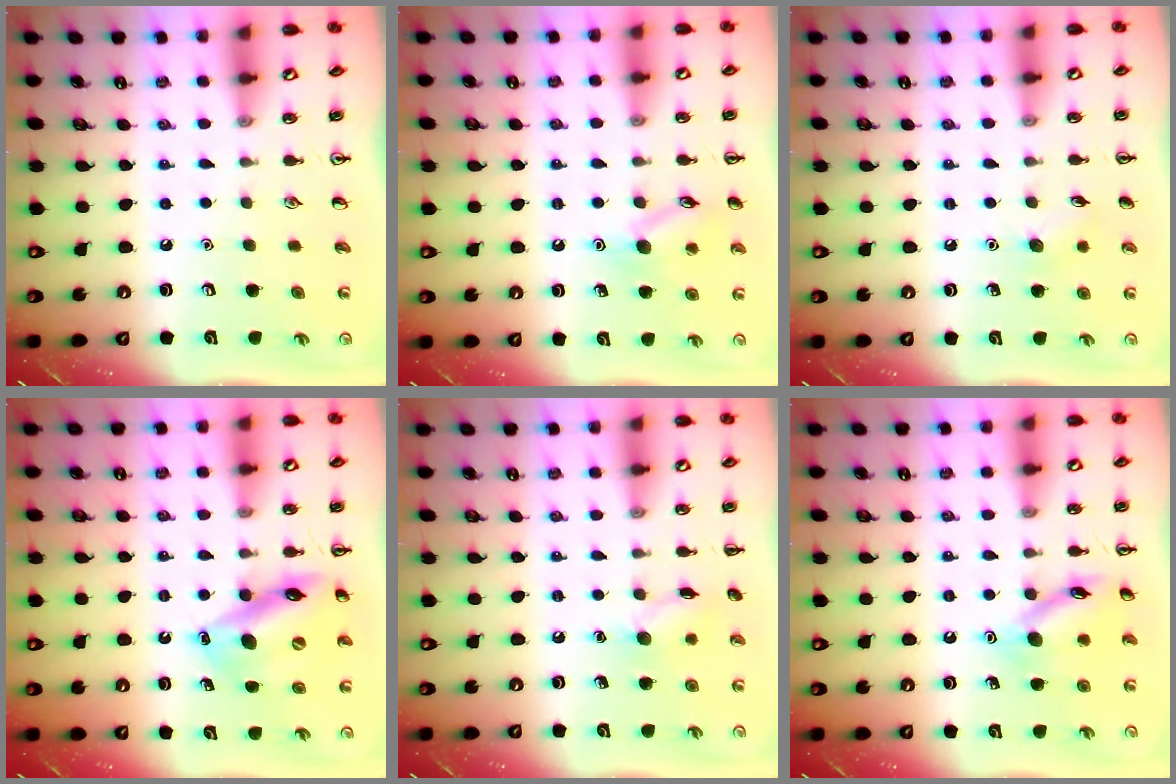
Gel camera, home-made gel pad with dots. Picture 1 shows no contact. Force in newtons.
{"total": 9.5, "press": 9.5, "slide": 0.9}
{"total": 5.9, "press": 5.6, "slide": 1.7}
{"total": 13.9, "press": 13.5, "slide": 3.2}
{"total": 8.1, "press": 8.0, "slide": 0.6}
{"total": 12.3, "press": 12.3, "slide": 0.7}